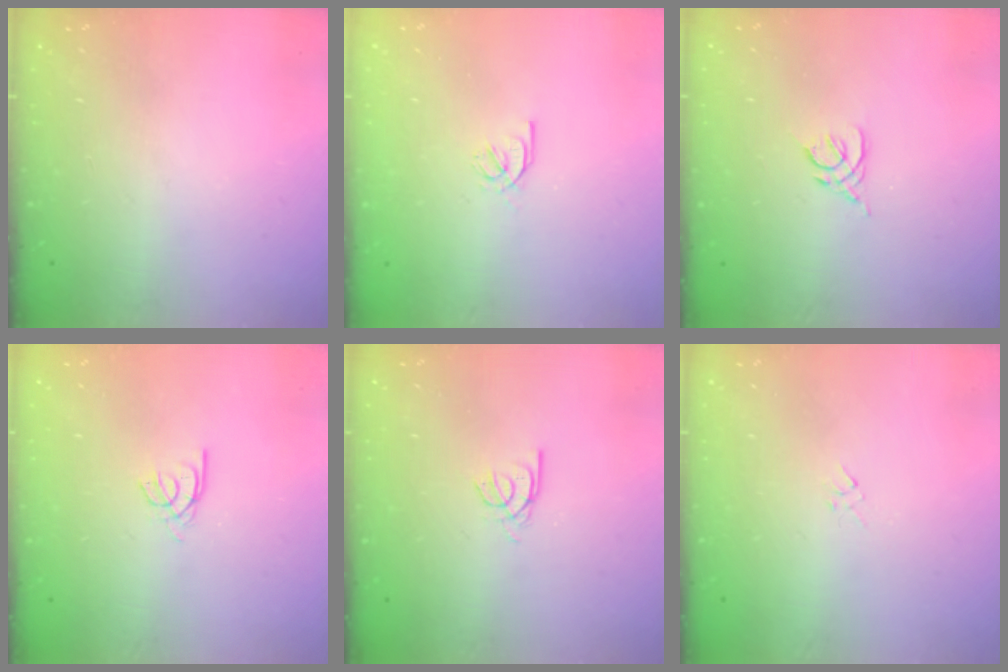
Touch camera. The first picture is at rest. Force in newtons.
{"total": 2.2, "press": 2.2, "slide": 0.0}
{"total": 2.8, "press": 2.8, "slide": 0.7}
{"total": 2.2, "press": 2.1, "slide": 0.4}
{"total": 2.2, "press": 2.2, "slide": 0.2}
{"total": 2.3, "press": 2.2, "slide": 0.6}